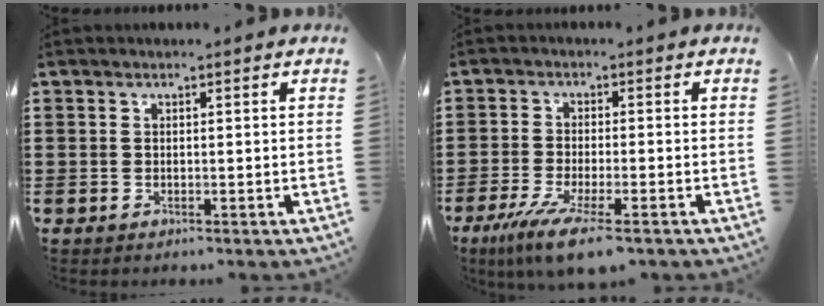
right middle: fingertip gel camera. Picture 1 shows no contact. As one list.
[{"total": 7.0, "force": [-4.9, 0.9, 5.0], "torque": [-0.106, -0.020, -0.089]}]